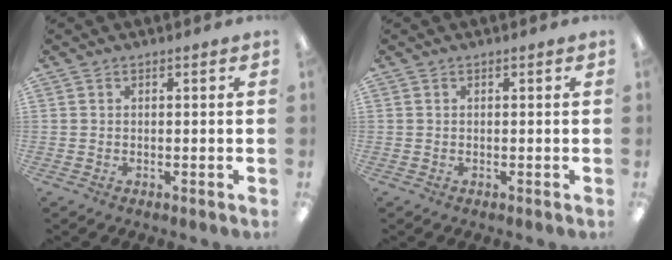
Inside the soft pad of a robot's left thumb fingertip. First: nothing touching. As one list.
[{"total": 0.0}]